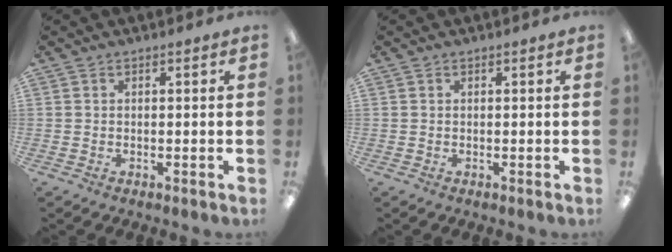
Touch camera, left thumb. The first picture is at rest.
{"total": 0.0}